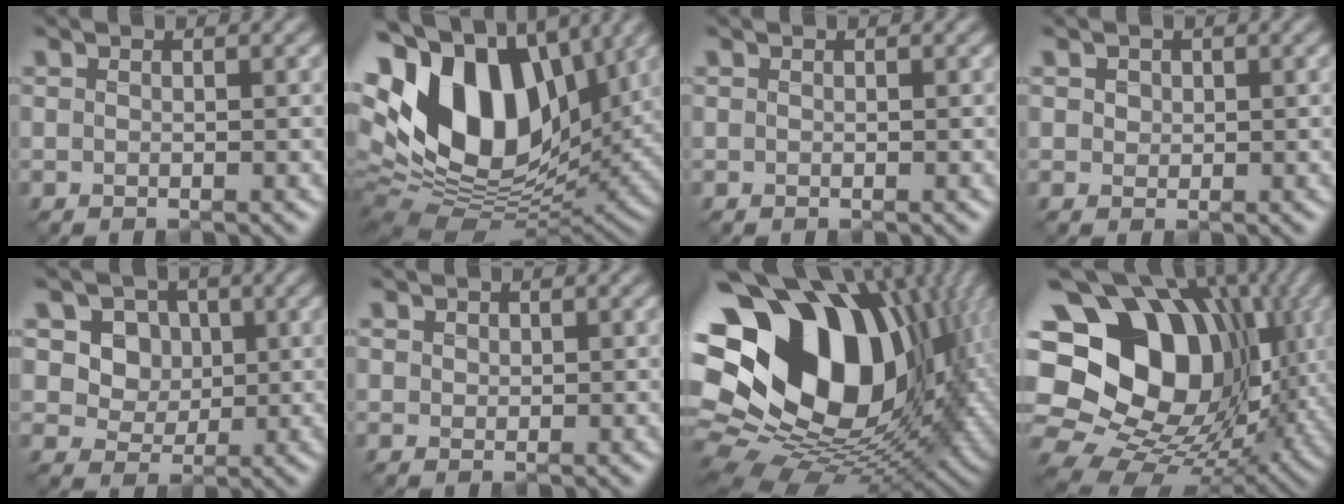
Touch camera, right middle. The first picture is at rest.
{"total": 16.8, "force": [3.8, 10.6, 12.5], "torque": [-0.253, 0.019, 0.056]}
{"total": 0.0}
{"total": 1.6, "force": [0.6, 1.2, 0.7], "torque": [-0.020, 0.005, 0.009]}
{"total": 7.0, "force": [2.3, 5.8, 3.2], "torque": [-0.066, 0.001, 0.032]}
{"total": 1.0, "force": [0.6, 0.8, 0.3], "torque": [-0.010, -0.006, 0.012]}
{"total": 22.0, "force": [3.6, 15.1, 15.5], "torque": [-0.292, -0.010, 0.077]}
{"total": 20.7, "force": [3.1, 16.1, 12.7], "torque": [-0.241, 0.032, 0.063]}